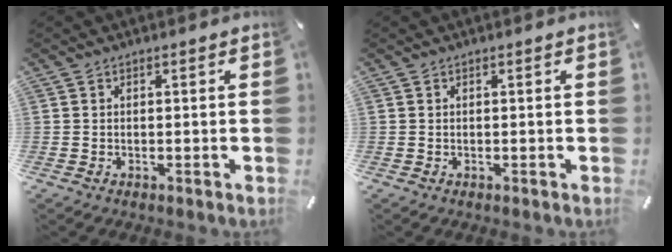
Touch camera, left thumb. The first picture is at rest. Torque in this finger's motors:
{"motor_torque": [-0.04, -0.01, 0.04, 0.06, 0.00]}